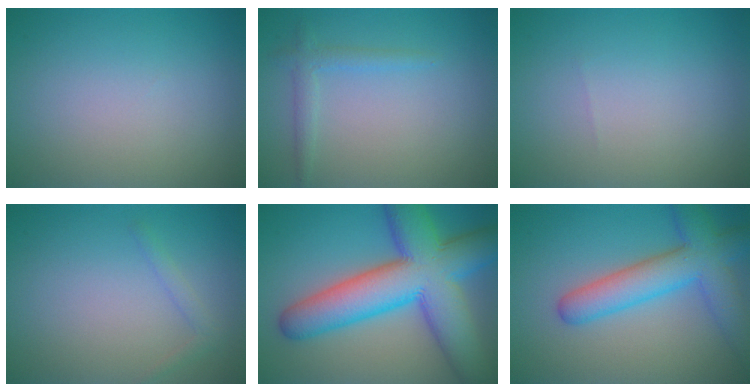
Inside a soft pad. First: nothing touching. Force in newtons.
{"total": 1.6, "press": 1.6, "slide": 0.1}
{"total": 0.0}
{"total": 1.1, "press": 1.1, "slide": 0.1}
{"total": 13.3, "press": 13.3, "slide": 0.5}
{"total": 5.5, "press": 5.5, "slide": 0.3}